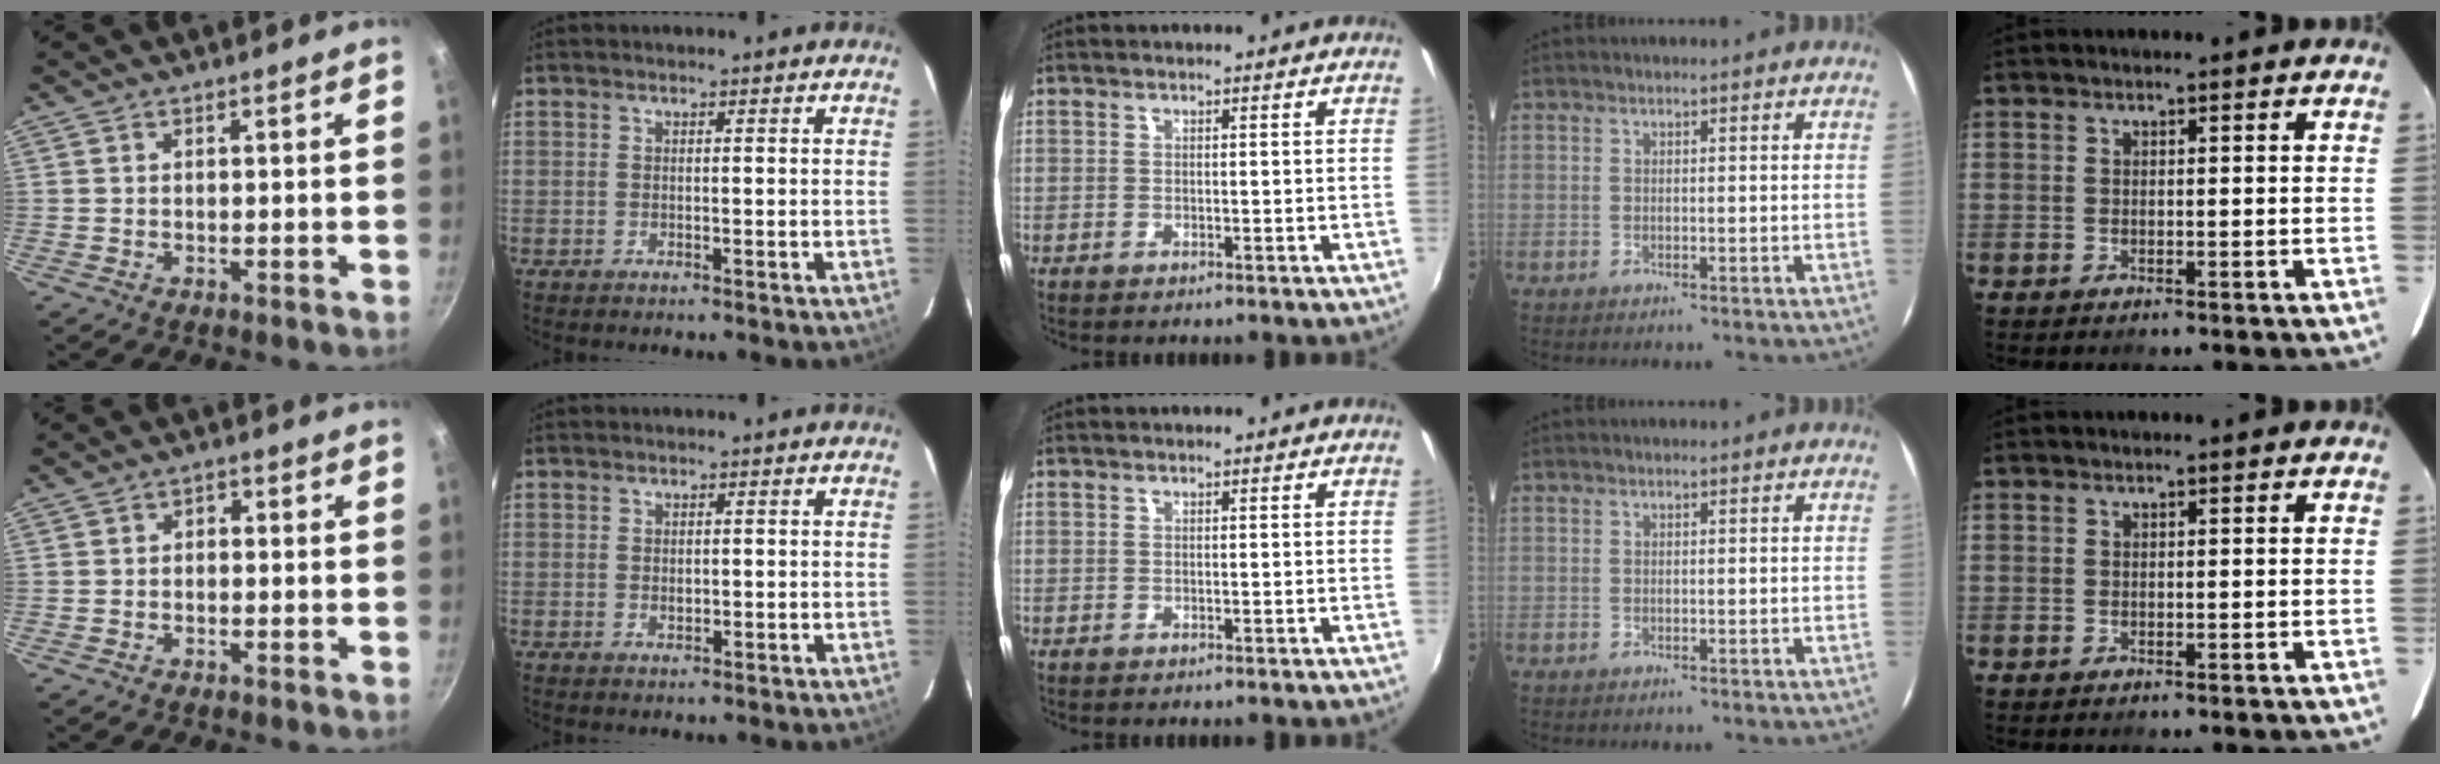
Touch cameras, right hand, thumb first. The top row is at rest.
{"thumb": {"total": 1.5, "force": [-0.4, 1.2, 0.9], "torque": [-0.013, 0.007, -0.009]}, "index": {"total": 1.2, "force": [0.0, 1.0, 0.8], "torque": [-0.011, 0.000, 0.002]}}